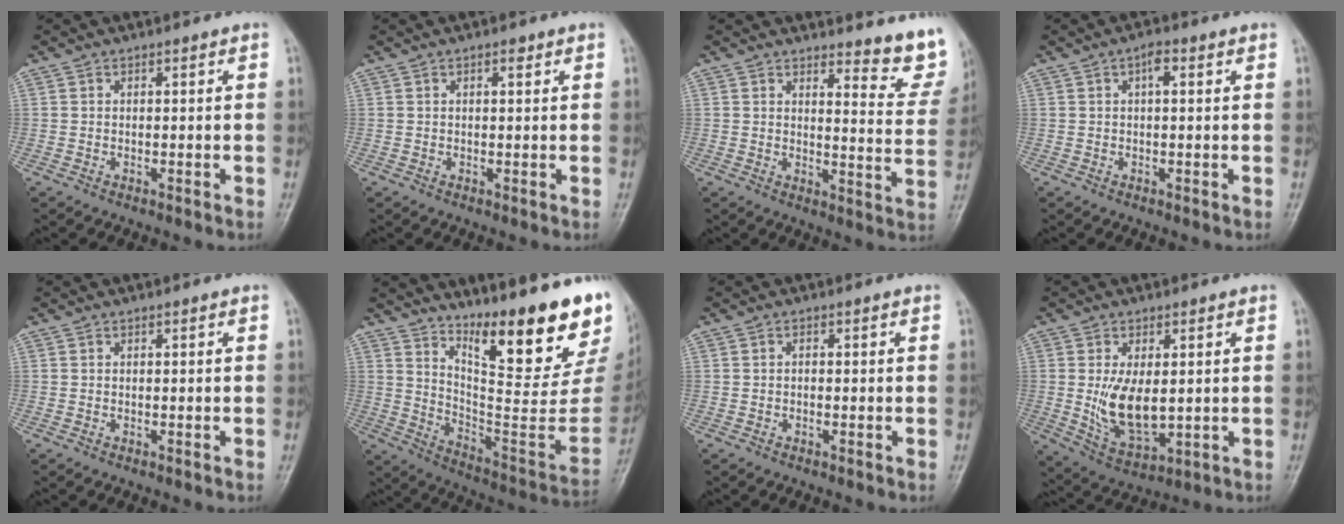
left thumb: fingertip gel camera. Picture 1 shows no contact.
{"total": 1.4, "force": [0.6, 0.6, 1.0], "torque": [-0.013, 0.001, 0.008]}
{"total": 9.9, "force": [9.1, 2.5, 3.2], "torque": [-0.006, -0.093, 0.090]}
{"total": 2.4, "force": [0.8, 0.9, 2.1], "torque": [-0.034, 0.006, 0.010]}
{"total": 0.0}
{"total": 26.4, "force": [17.2, 6.3, 19.1], "torque": [-0.248, -0.107, 0.259]}
{"total": 0.8, "force": [-0.1, 0.5, 0.6], "torque": [-0.008, 0.002, -0.003]}
{"total": 10.3, "force": [0.4, 5.4, 8.8], "torque": [-0.148, -0.019, 0.024]}